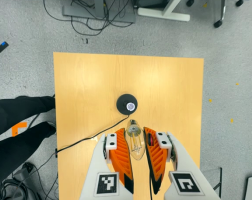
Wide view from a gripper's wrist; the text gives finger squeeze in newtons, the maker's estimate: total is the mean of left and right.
{"total": 21.2, "left": 25.5, "right": 17.0}